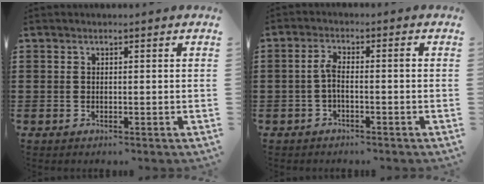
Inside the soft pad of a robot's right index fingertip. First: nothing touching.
{"total": 2.9, "force": [-0.7, 0.7, 2.8], "torque": [-0.059, 0.003, -0.018]}